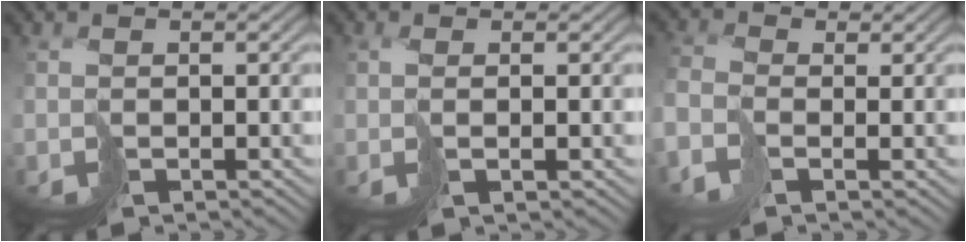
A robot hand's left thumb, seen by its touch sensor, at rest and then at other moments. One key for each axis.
{"total": 1.9, "fx": 0.0, "fy": 0.3, "fz": 1.9, "tx": -0.041, "ty": -0.002, "tz": -0.001}
{"total": 3.9, "fx": -1.6, "fy": 2.2, "fz": 2.7, "tx": -0.081, "ty": -0.007, "tz": -0.048}